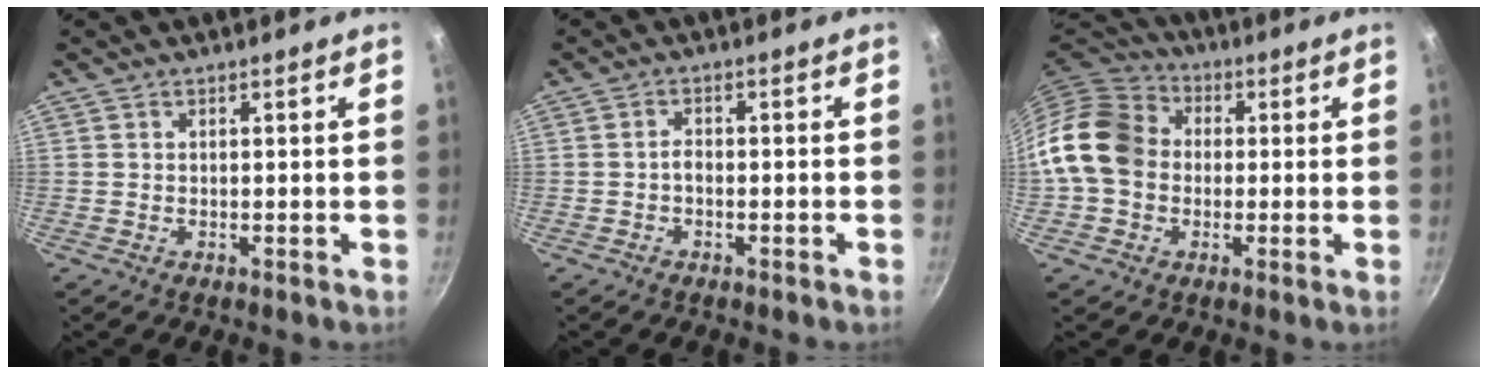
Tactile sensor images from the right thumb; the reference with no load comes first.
{"total": 1.5, "force": [-0.9, 0.7, 1.1], "torque": [-0.022, 0.016, -0.018]}
{"total": 13.9, "force": [0.1, 11.4, 7.9], "torque": [-0.122, 0.030, -0.014]}